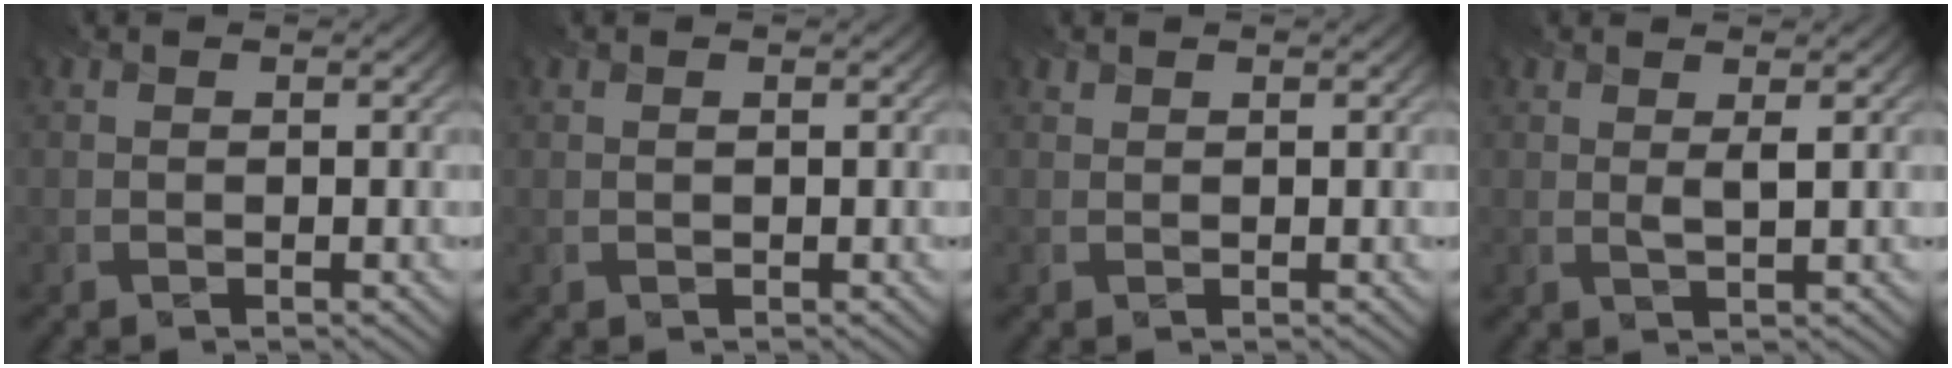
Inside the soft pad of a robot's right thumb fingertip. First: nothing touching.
{"total": 0.0}
{"total": 0.6, "force": [0.6, 0.1, -0.1], "torque": [-0.002, 0.000, 0.013]}
{"total": 1.4, "force": [0.9, 0.1, 1.1], "torque": [-0.027, -0.003, 0.016]}